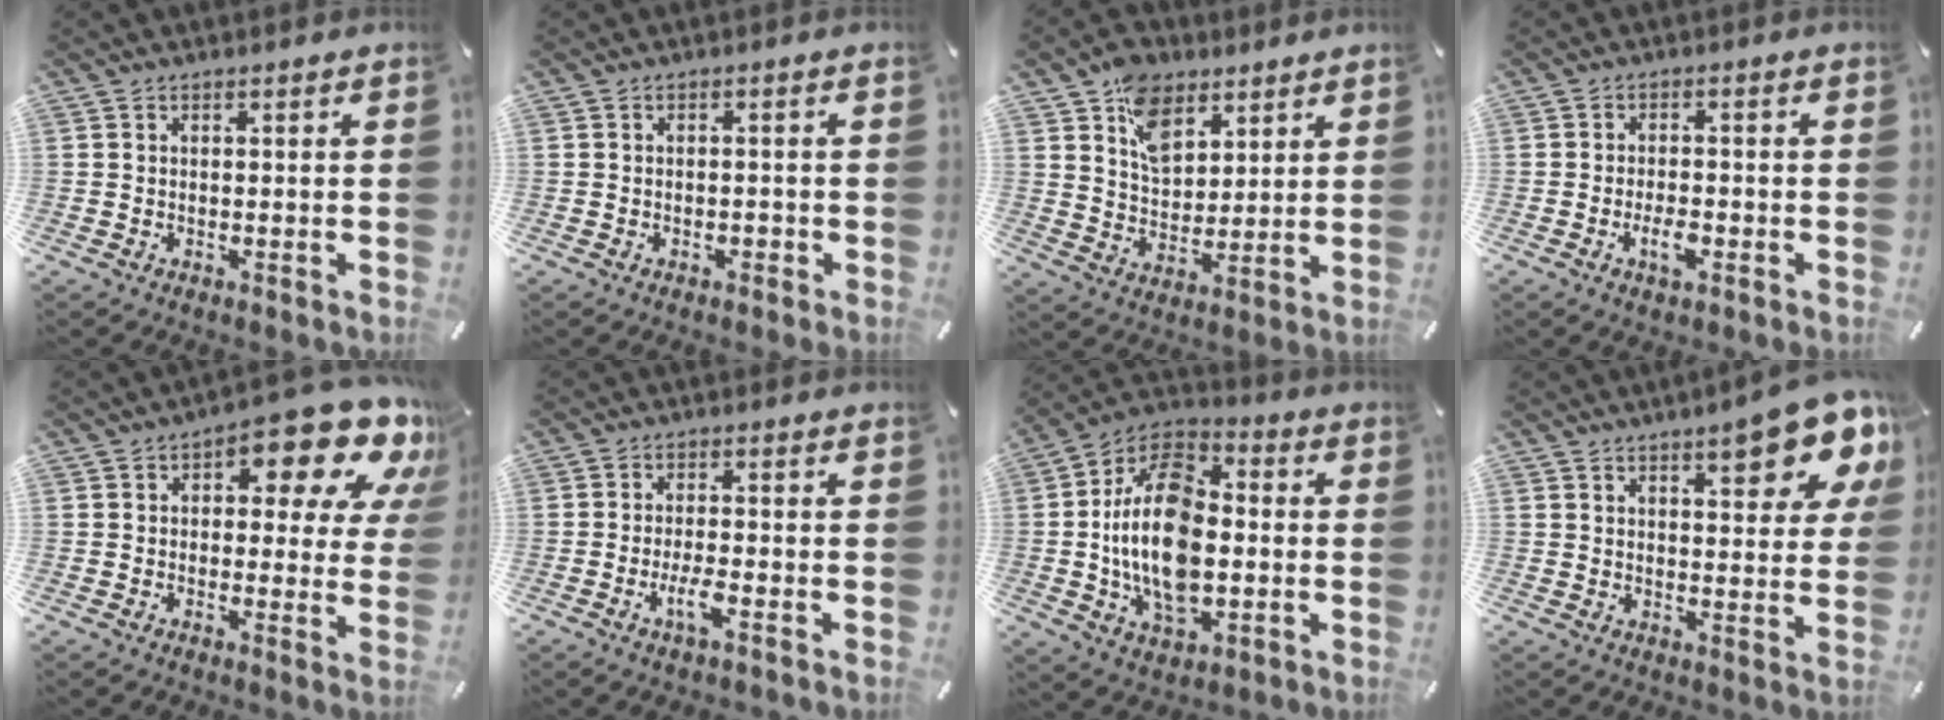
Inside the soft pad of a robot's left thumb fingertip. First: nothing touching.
{"total": 1.2, "force": [-0.8, 0.7, 0.5], "torque": [-0.012, 0.002, -0.017]}
{"total": 10.4, "force": [6.0, 7.2, 4.4], "torque": [-0.080, -0.018, 0.113]}
{"total": 4.2, "force": [-1.7, 1.8, 3.3], "torque": [-0.067, 0.005, -0.031]}
{"total": 15.4, "force": [8.6, 6.7, 10.9], "torque": [-0.139, -0.059, 0.138]}
{"total": 4.9, "force": [-2.1, 1.1, 4.3], "torque": [-0.089, -0.005, -0.038]}
{"total": 20.1, "force": [-2.1, 12.9, 15.2], "torque": [-0.309, 0.005, -0.044]}
{"total": 13.9, "force": [8.5, 5.0, 9.7], "torque": [-0.119, -0.049, 0.138]}